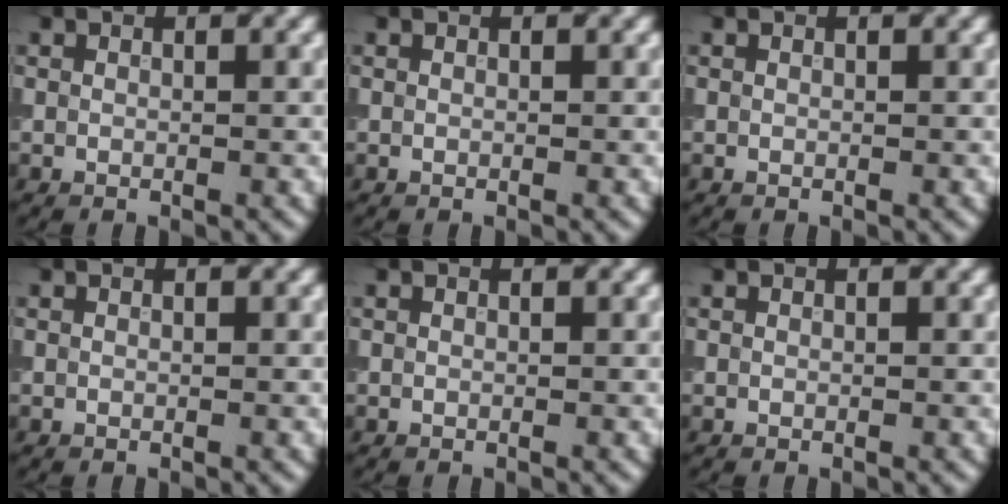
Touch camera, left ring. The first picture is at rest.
{"total": 0.0}
{"total": 0.0}
{"total": 0.0}
{"total": 0.0}
{"total": 0.0}